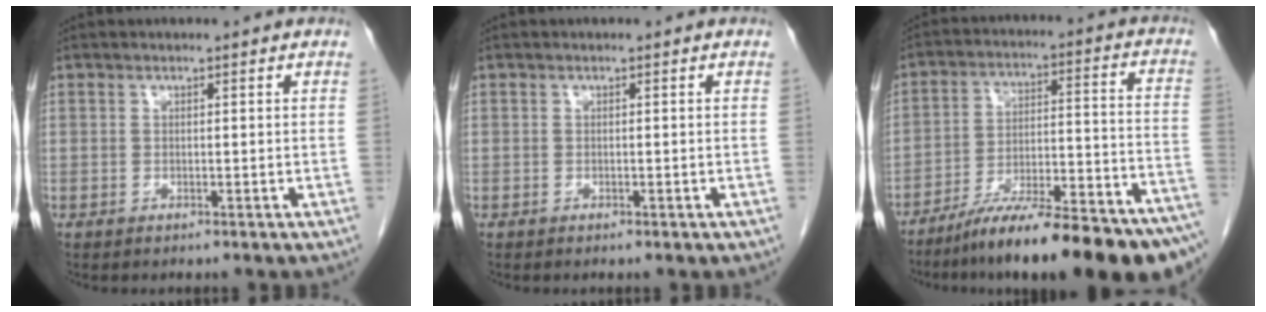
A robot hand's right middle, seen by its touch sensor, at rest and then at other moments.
{"total": 0.0}
{"total": 23.2, "force": [-18.7, 2.0, 13.6], "torque": [-0.138, 0.011, -0.284]}